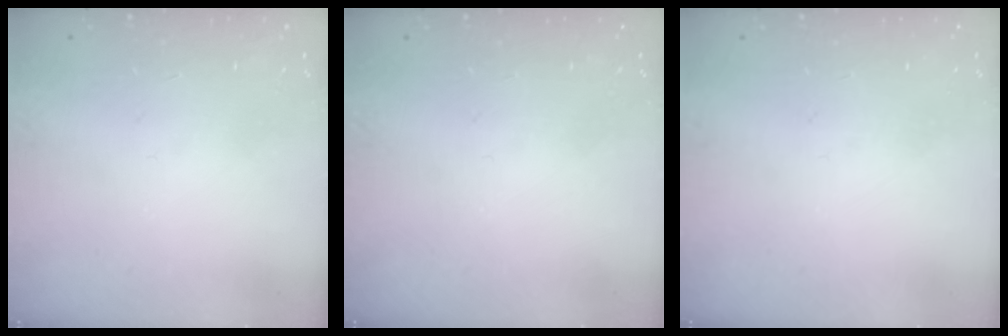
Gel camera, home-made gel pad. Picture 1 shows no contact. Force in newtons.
{"total": 0.0}
{"total": 0.0}